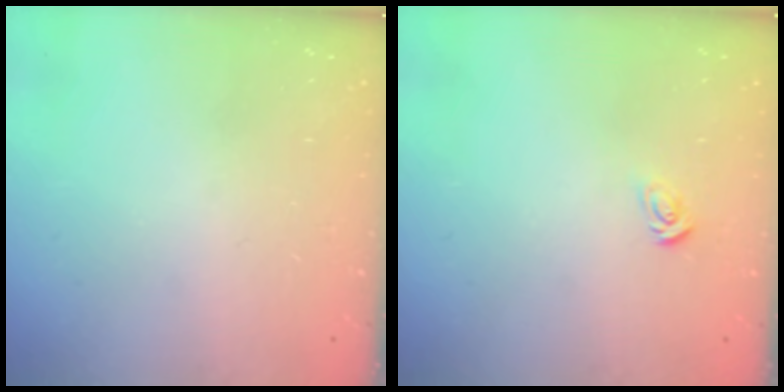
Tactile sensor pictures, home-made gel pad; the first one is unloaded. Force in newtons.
{"total": 2.7, "press": 2.7, "slide": 0.3}